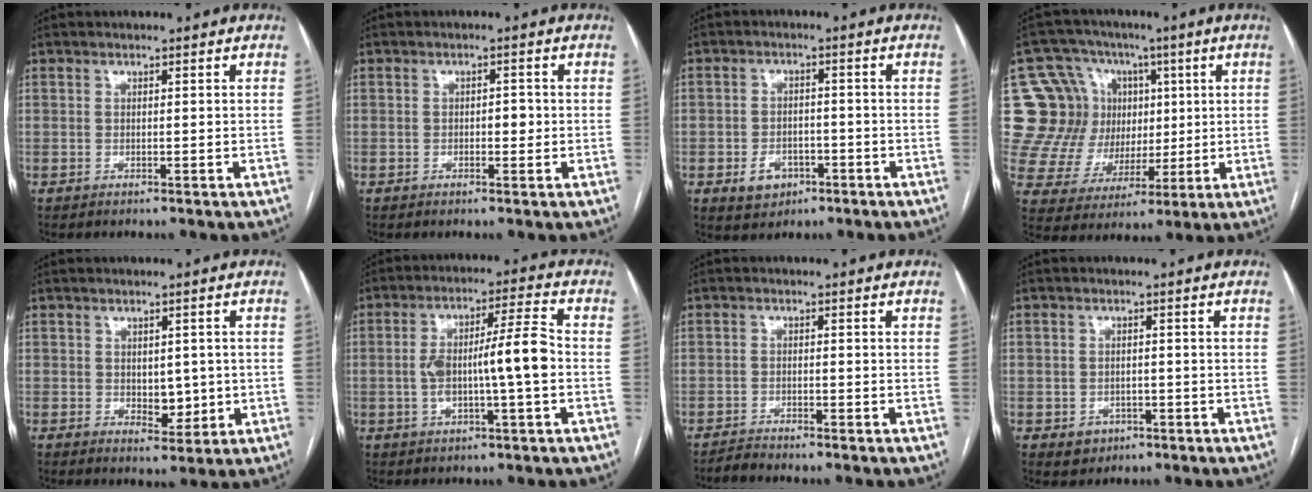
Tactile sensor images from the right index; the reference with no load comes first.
{"total": 2.0, "force": [-0.2, 1.2, 1.6], "torque": [-0.021, 0.004, -0.001]}
{"total": 4.8, "force": [-2.1, 3.7, 2.1], "torque": [-0.032, 0.005, -0.025]}
{"total": 20.3, "force": [5.0, 17.5, 8.9], "torque": [-0.194, 0.073, 0.114]}
{"total": 4.2, "force": [-0.1, 2.6, 3.3], "torque": [-0.042, 0.000, 0.010]}
{"total": 9.9, "force": [-1.0, 1.0, 9.8], "torque": [-0.174, 0.021, -0.019]}
{"total": 1.9, "force": [-1.9, -0.3, 0.2], "torque": [-0.007, -0.007, -0.037]}
{"total": 3.5, "force": [-1.4, 3.1, 0.8], "torque": [-0.004, 0.007, -0.012]}